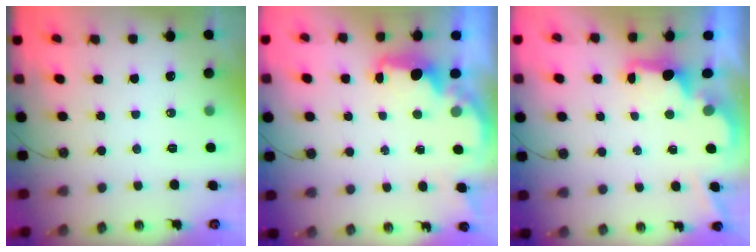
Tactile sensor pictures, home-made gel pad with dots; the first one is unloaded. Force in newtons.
{"total": 2.3, "press": 2.2, "slide": 0.7}
{"total": 2.2, "press": 2.0, "slide": 0.8}